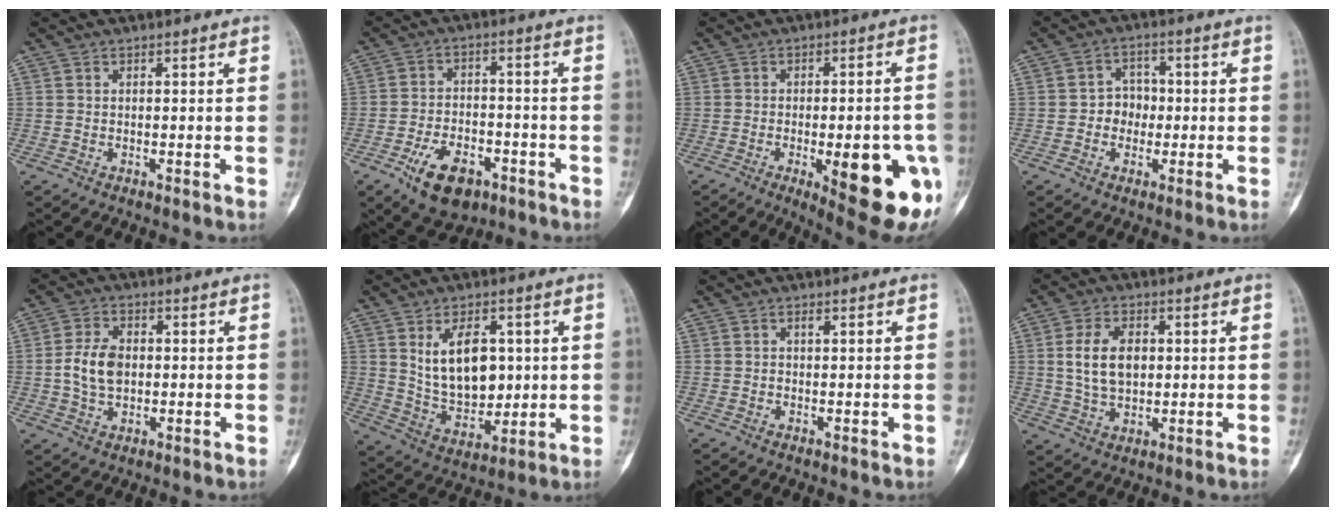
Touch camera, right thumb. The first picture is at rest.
{"total": 11.0, "force": [-5.8, 6.2, 6.9], "torque": [-0.100, 0.027, -0.089]}
{"total": 18.0, "force": [-5.8, 5.7, 16.0], "torque": [-0.154, 0.007, -0.056]}
{"total": 4.7, "force": [-0.6, 4.1, 2.0], "torque": [0.003, 0.012, -0.019]}
{"total": 7.3, "force": [-0.1, 4.8, 5.4], "torque": [-0.100, 0.008, -0.002]}
{"total": 12.5, "force": [2.8, 7.7, 9.5], "torque": [-0.128, -0.022, 0.065]}
{"total": 0.6, "force": [0.1, 0.2, 0.6], "torque": [-0.007, 0.001, 0.001]}
{"total": 8.9, "force": [1.2, 5.7, 6.7], "torque": [-0.112, -0.001, 0.029]}